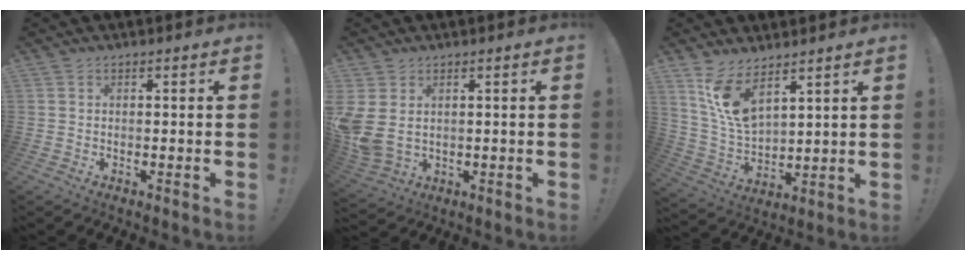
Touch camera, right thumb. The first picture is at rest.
{"total": 7.1, "force": [1.7, 4.9, 4.9], "torque": [-0.108, -0.017, 0.040]}
{"total": 11.9, "force": [8.2, 5.1, 7.0], "torque": [-0.144, -0.051, 0.157]}